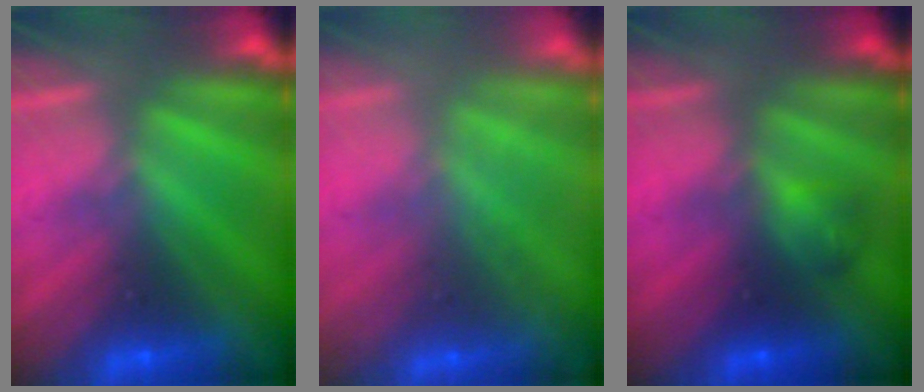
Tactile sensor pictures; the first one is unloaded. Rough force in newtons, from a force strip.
{"total": 1.7}
{"total": 2.0}